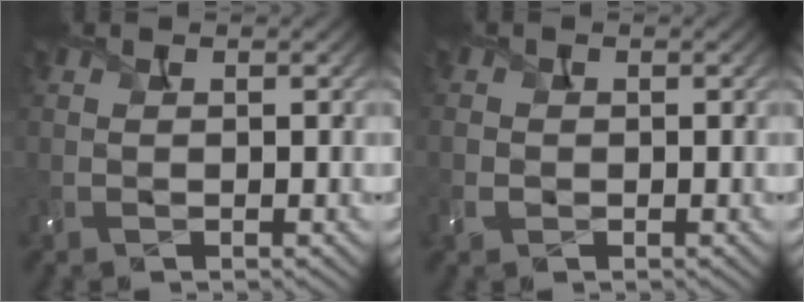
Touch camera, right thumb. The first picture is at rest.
{"total": 2.0, "force": [-0.6, 1.6, 1.0], "torque": [-0.032, -0.007, -0.017]}